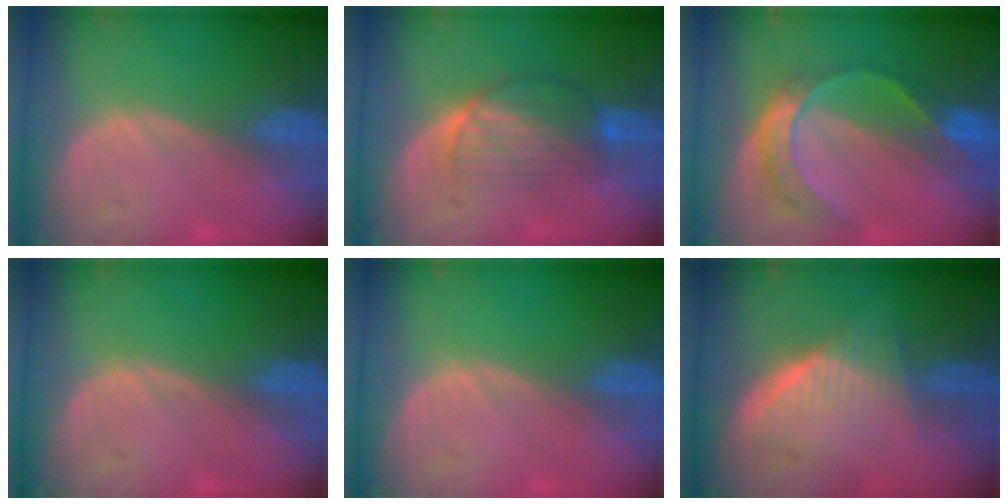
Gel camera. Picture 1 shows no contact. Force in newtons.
{"total": 6.9, "press": 6.1, "slide": 3.2}
{"total": 7.8, "press": 6.4, "slide": 4.4}
{"total": 0.0}
{"total": 0.0}
{"total": 5.8, "press": 5.8, "slide": 0.5}